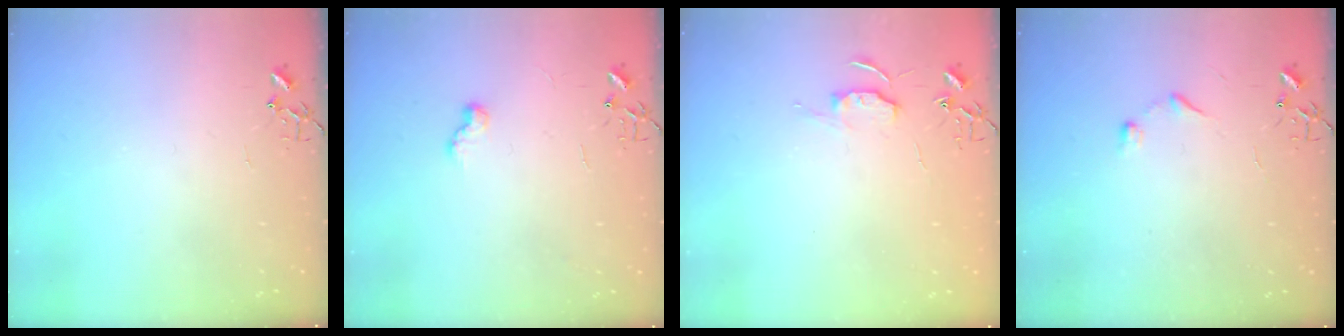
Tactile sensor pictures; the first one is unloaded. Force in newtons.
{"total": 6.4, "press": 6.3, "slide": 0.6}
{"total": 5.7, "press": 5.7, "slide": 0.6}
{"total": 6.7, "press": 6.7, "slide": 0.7}